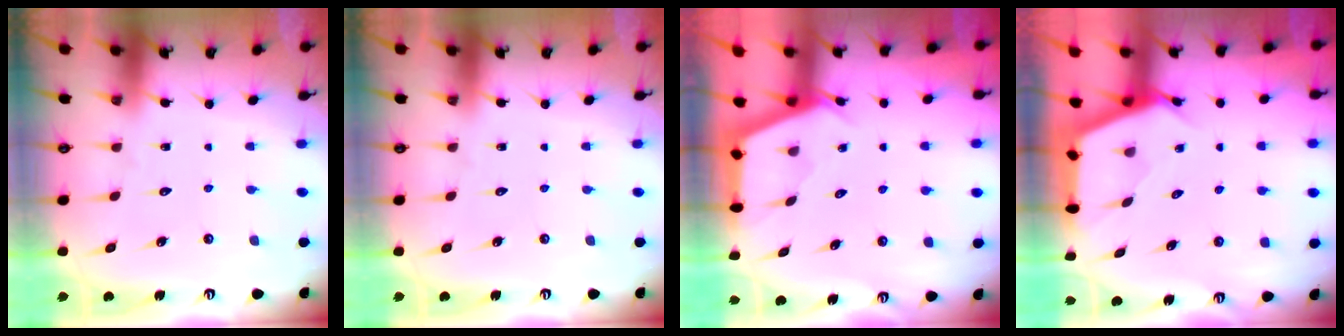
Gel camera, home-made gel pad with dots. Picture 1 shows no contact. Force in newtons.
{"total": 0.0}
{"total": 2.6, "press": 2.6, "slide": 0.3}
{"total": 2.6, "press": 2.6, "slide": 0.3}